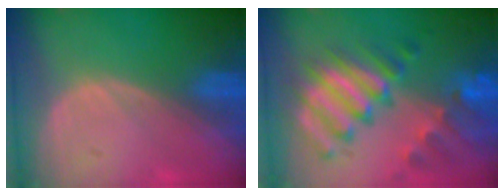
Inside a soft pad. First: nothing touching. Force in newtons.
{"total": 11.3, "press": 9.8, "slide": 5.8}